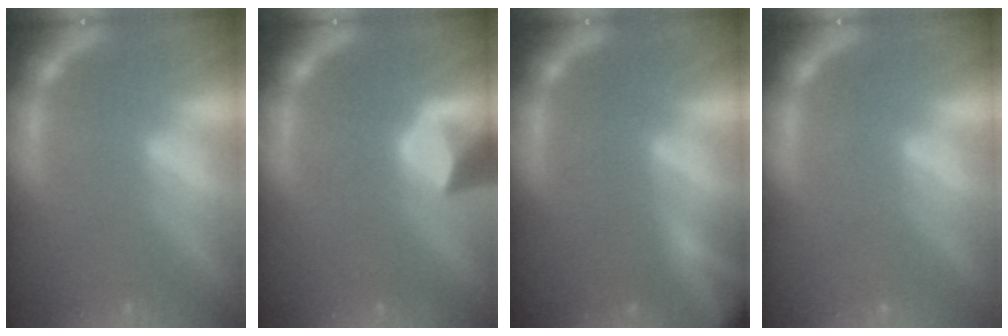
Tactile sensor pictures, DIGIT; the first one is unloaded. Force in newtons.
{"total": 3.0}
{"total": 9.0}
{"total": 0.0}